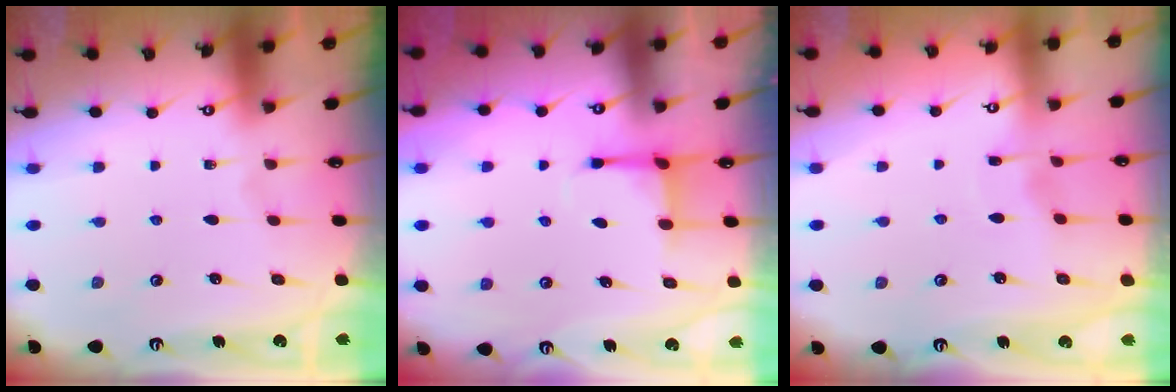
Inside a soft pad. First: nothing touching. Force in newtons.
{"total": 4.0, "press": 3.8, "slide": 1.0}
{"total": 2.9, "press": 2.8, "slide": 0.4}